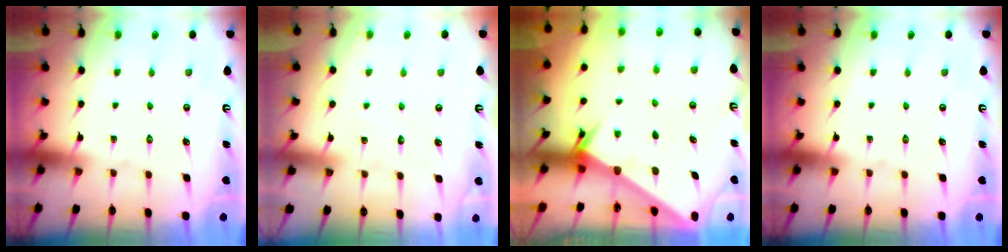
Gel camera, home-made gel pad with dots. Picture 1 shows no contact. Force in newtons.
{"total": 2.6, "press": 2.6, "slide": 0.3}
{"total": 2.0, "press": 2.0, "slide": 0.1}
{"total": 0.0}